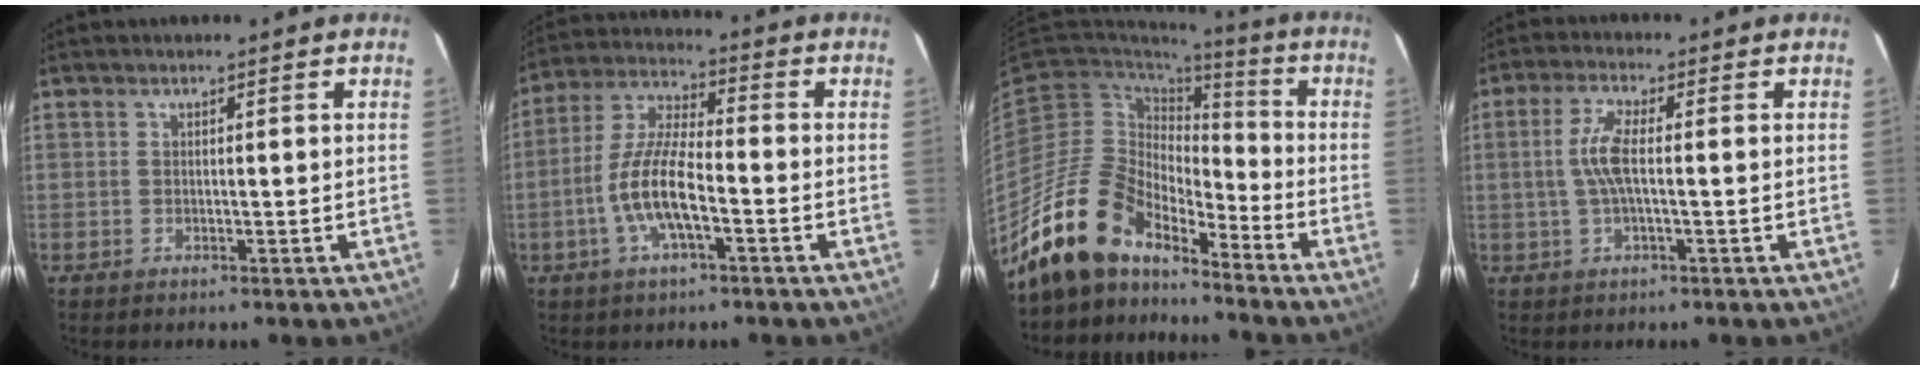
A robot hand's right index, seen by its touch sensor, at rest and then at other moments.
{"total": 10.7, "force": [-3.7, 3.0, 9.5], "torque": [-0.201, 0.003, -0.072]}
{"total": 15.9, "force": [-13.4, 6.3, 5.8], "torque": [-0.117, 0.007, -0.250]}
{"total": 5.5, "force": [-0.1, 1.0, 5.4], "torque": [-0.106, 0.005, 0.000]}